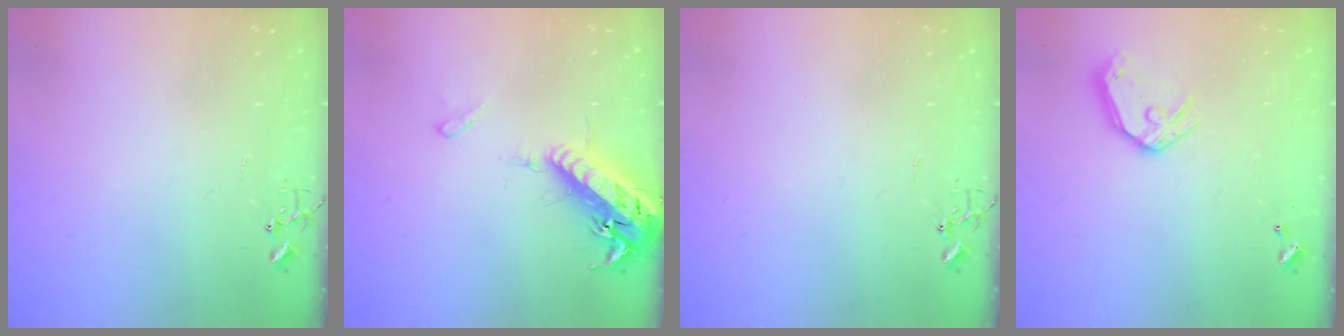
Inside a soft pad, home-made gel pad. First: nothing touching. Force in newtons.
{"total": 17.4, "press": 16.9, "slide": 4.1}
{"total": 0.0}
{"total": 11.2, "press": 11.0, "slide": 1.8}